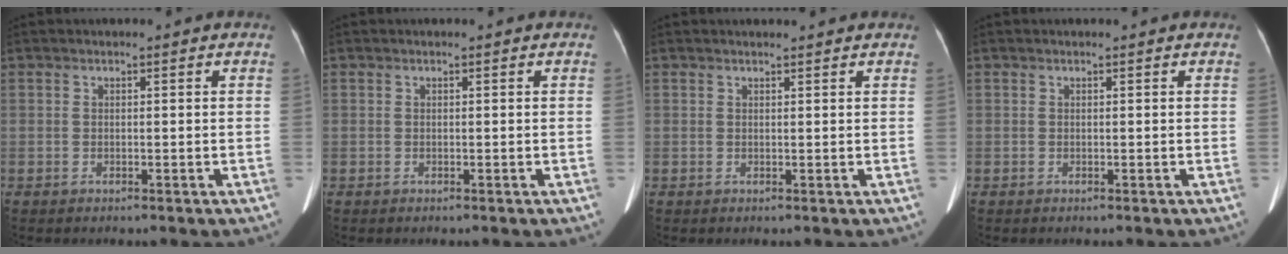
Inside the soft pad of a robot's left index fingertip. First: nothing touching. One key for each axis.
{"total": 0.0}
{"total": 1.9, "fx": 1.9, "fy": 0.1, "fz": 0.5, "tx": -0.011, "ty": 0.011, "tz": 0.026}
{"total": 0.0}